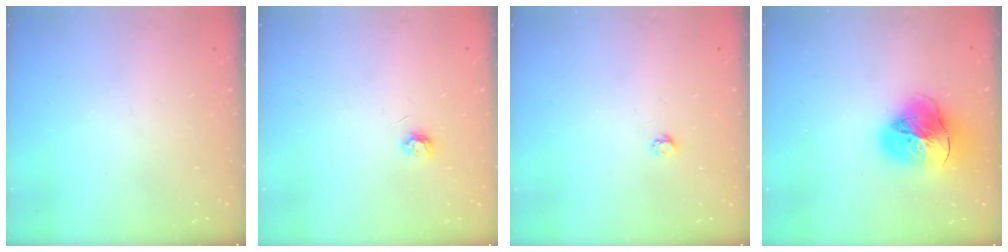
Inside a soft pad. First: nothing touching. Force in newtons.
{"total": 3.5, "press": 3.5, "slide": 0.5}
{"total": 2.7, "press": 2.7, "slide": 0.4}
{"total": 23.3, "press": 23.2, "slide": 2.4}